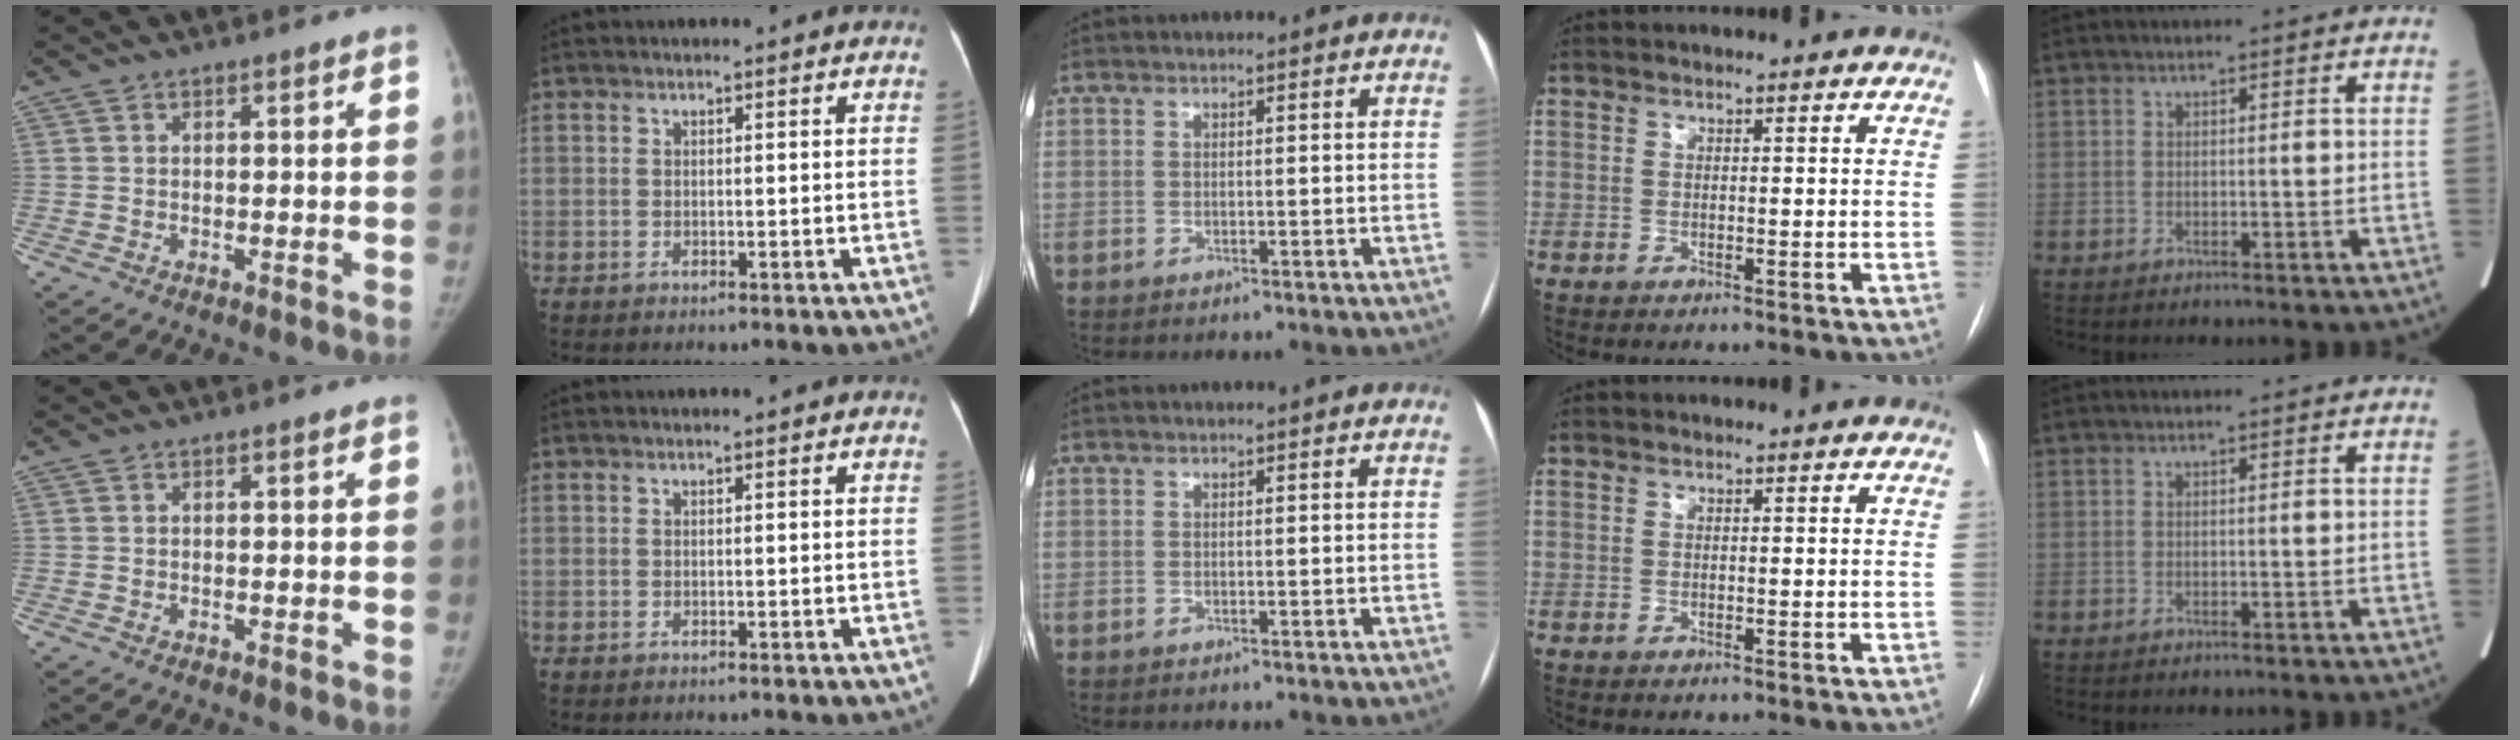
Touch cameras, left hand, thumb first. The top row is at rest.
{}